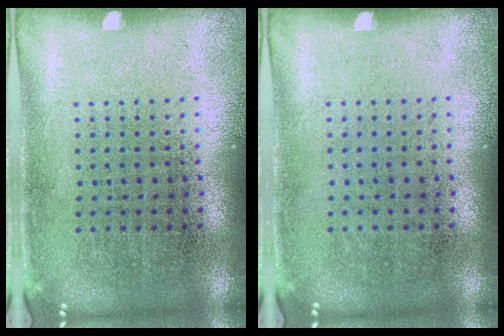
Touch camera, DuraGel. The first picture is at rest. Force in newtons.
{"total": 0.0}